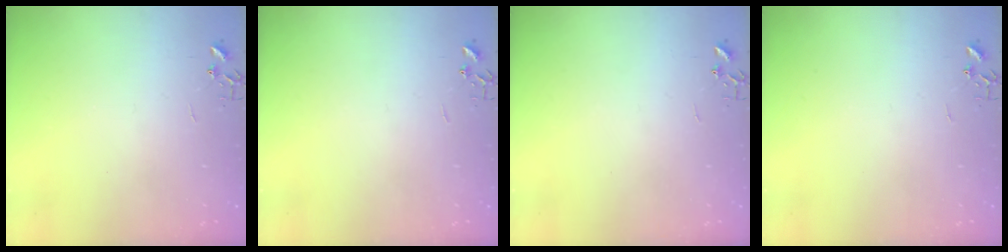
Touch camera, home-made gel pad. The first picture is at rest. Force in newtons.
{"total": 0.0}
{"total": 0.0}
{"total": 0.0}